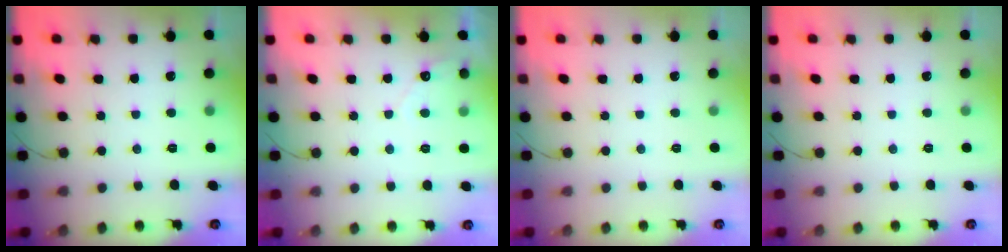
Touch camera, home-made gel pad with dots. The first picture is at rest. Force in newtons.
{"total": 2.5, "press": 2.5, "slide": 0.1}
{"total": 0.0}
{"total": 0.0}